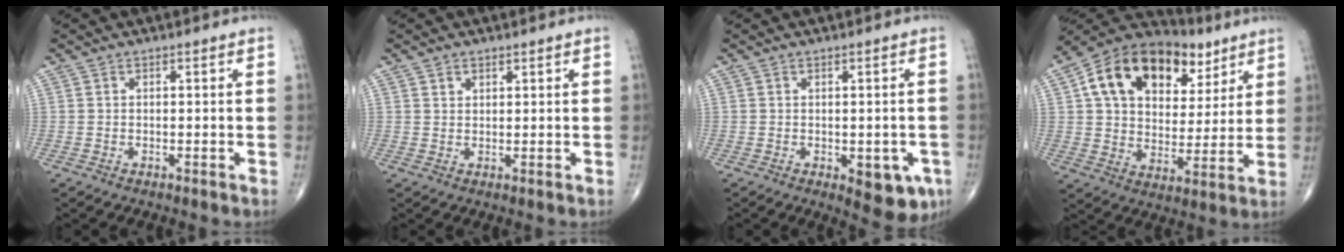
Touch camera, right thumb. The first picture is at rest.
{"total": 1.6, "force": [1.1, 1.1, 0.5], "torque": [0.001, -0.006, 0.017]}
{"total": 7.4, "force": [-2.5, 3.5, 6.0], "torque": [-0.047, -0.003, -0.022]}
{"total": 22.6, "force": [9.8, 14.4, 14.3], "torque": [-0.203, 0.004, 0.156]}